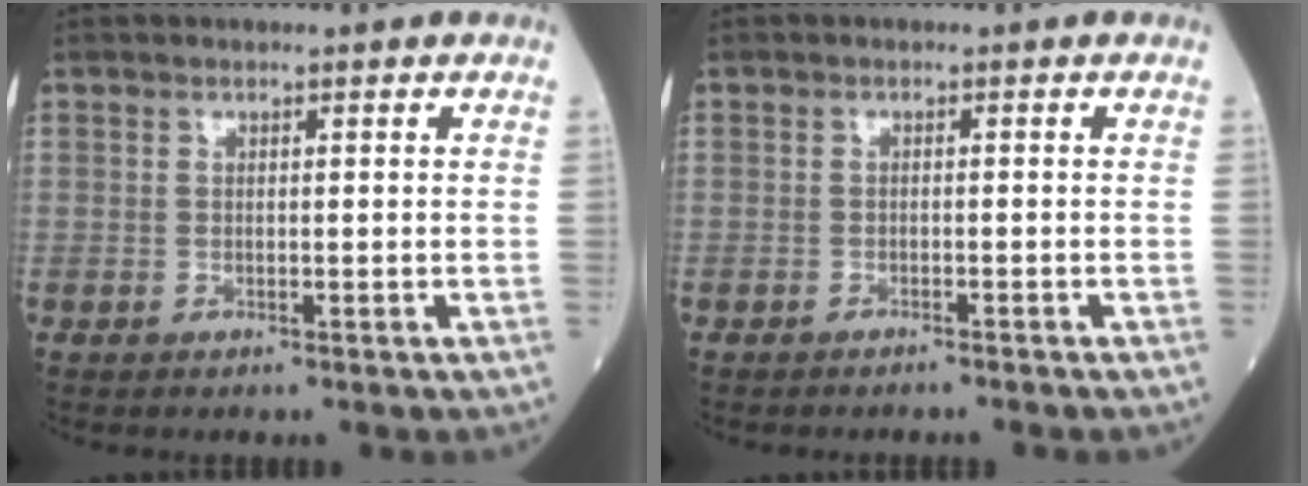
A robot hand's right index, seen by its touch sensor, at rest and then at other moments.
{"total": 2.1, "force": [-2.0, -0.1, 0.6], "torque": [-0.009, -0.001, -0.022]}